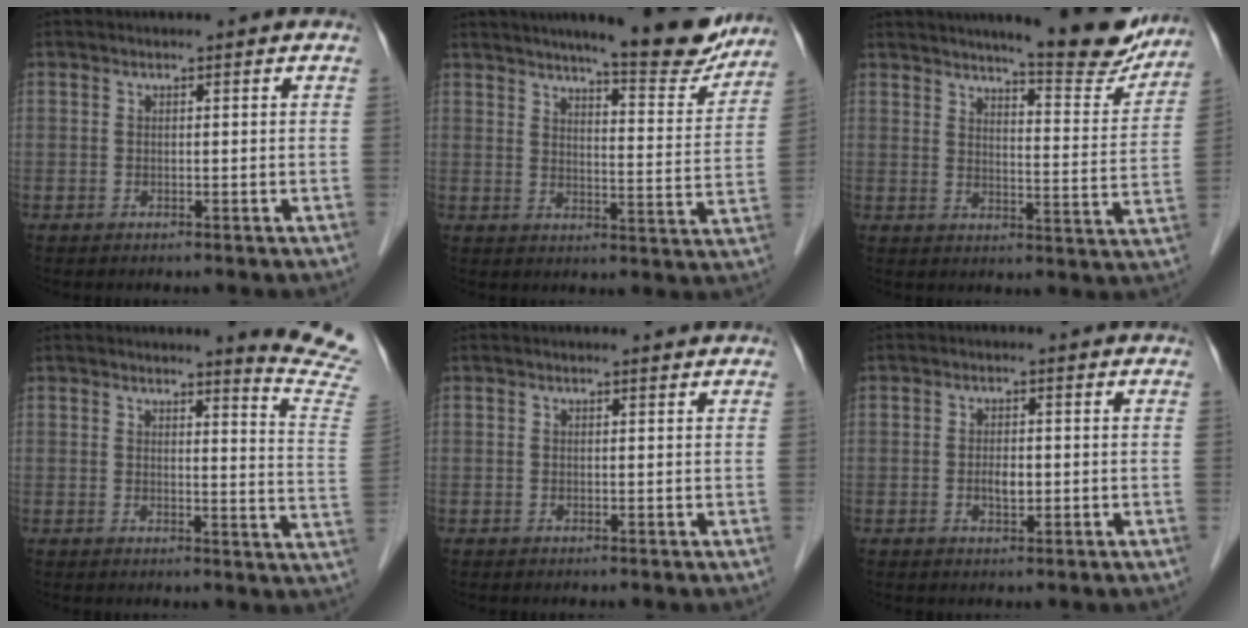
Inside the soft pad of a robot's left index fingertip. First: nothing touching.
{"total": 14.4, "force": [12.6, 1.5, 6.9], "torque": [-0.086, -0.020, 0.159]}
{"total": 14.4, "force": [12.8, 1.5, 6.3], "torque": [-0.077, -0.029, 0.157]}
{"total": 10.3, "force": [9.9, -1.4, 2.7], "torque": [-0.021, -0.106, 0.085]}
{"total": 1.1, "force": [1.1, -0.1, 0.2], "torque": [-0.012, 0.001, 0.013]}
{"total": 2.2, "force": [-0.3, 1.0, 1.9], "torque": [-0.037, 0.001, -0.003]}